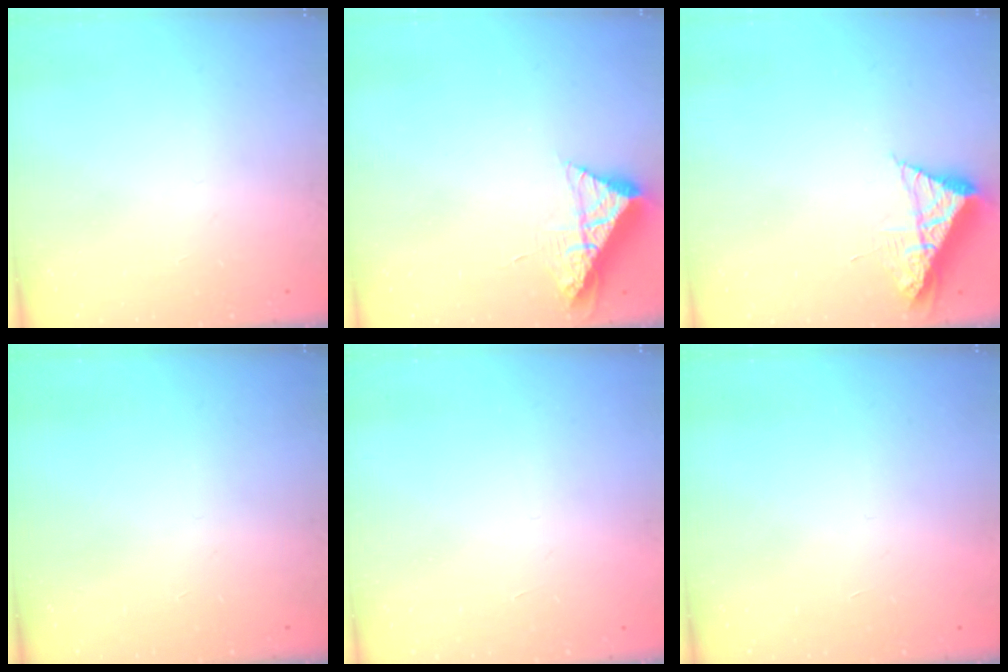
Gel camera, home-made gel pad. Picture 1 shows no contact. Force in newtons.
{"total": 8.2, "press": 8.2, "slide": 0.3}
{"total": 8.1, "press": 8.1, "slide": 0.8}
{"total": 0.0}
{"total": 1.5, "press": 1.5, "slide": 0.1}
{"total": 1.5, "press": 1.5, "slide": 0.1}